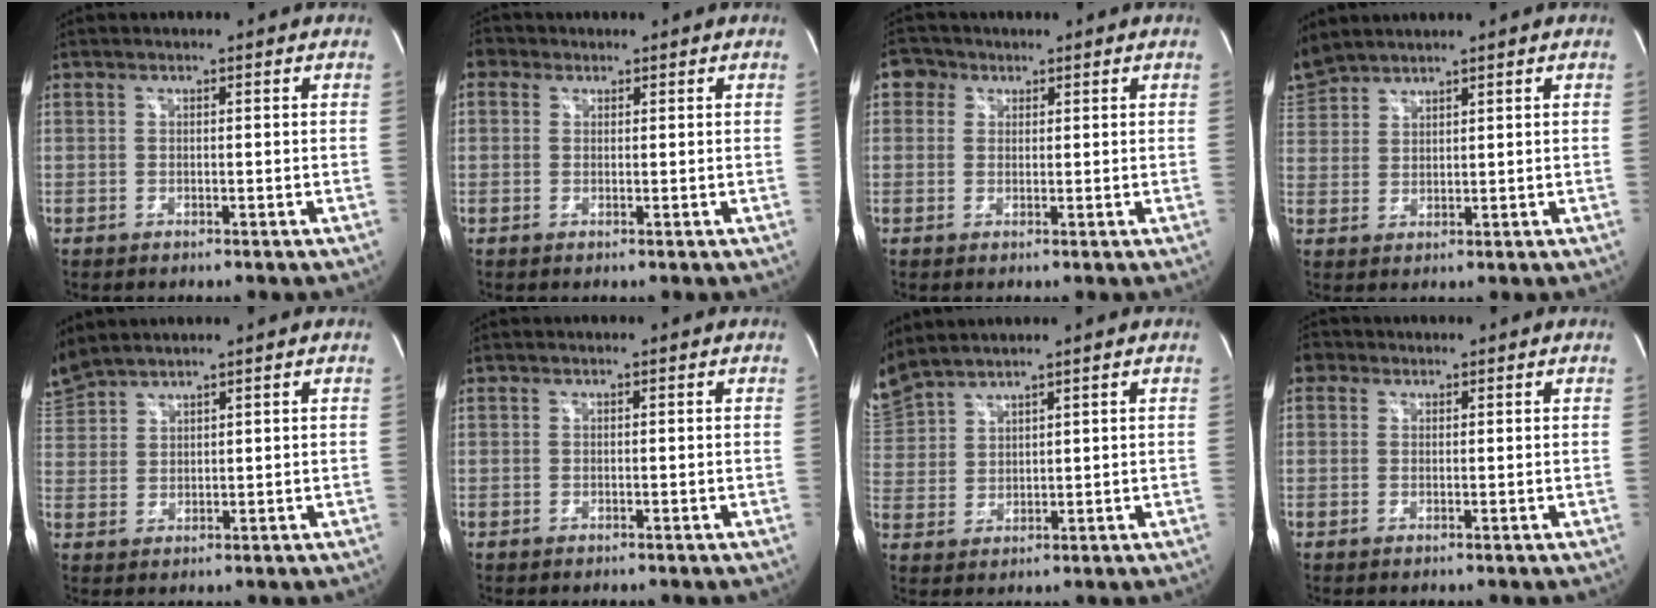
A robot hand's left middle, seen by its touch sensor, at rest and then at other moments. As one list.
[{"total": 2.4, "force": [1.0, 2.0, 0.6], "torque": [-0.011, 0.012, 0.013]}, {"total": 3.0, "force": [1.3, 2.6, 0.6], "torque": [-0.008, 0.010, 0.018]}, {"total": 4.4, "force": [4.4, 0.7, 0.2], "torque": [-0.019, 0.019, 0.094]}, {"total": 5.0, "force": [5.0, 0.3, 0.8], "torque": [-0.036, 0.019, 0.109]}, {"total": 0.0}, {"total": 7.1, "force": [6.9, 0.9, 1.7], "torque": [-0.058, 0.018, 0.150]}, {"total": 2.1, "force": [0.9, 1.8, 0.4], "torque": [-0.003, 0.010, 0.011]}]